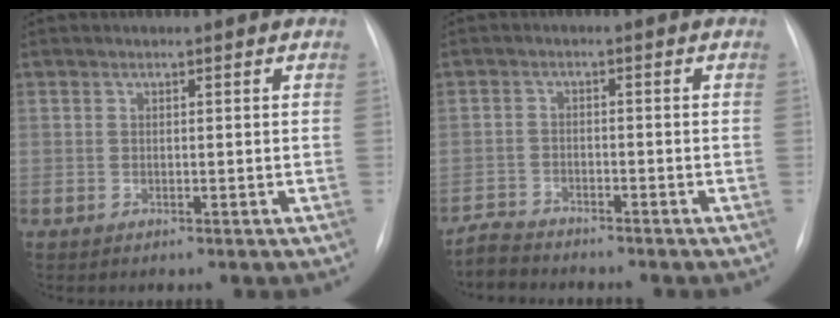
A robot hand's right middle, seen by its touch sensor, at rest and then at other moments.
{"total": 3.5, "force": [-3.5, 0.2, -0.3], "torque": [0.008, -0.017, -0.065]}